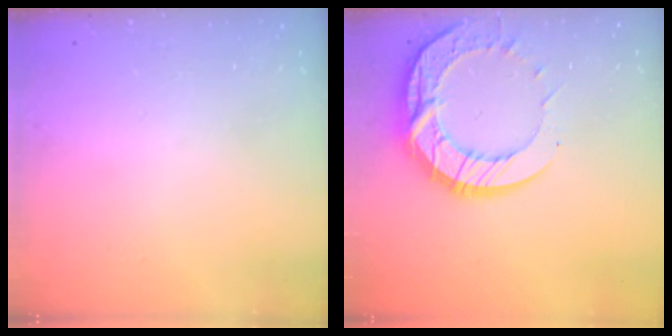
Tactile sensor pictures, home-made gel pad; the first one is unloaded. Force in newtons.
{"total": 14.6, "press": 14.6, "slide": 1.2}